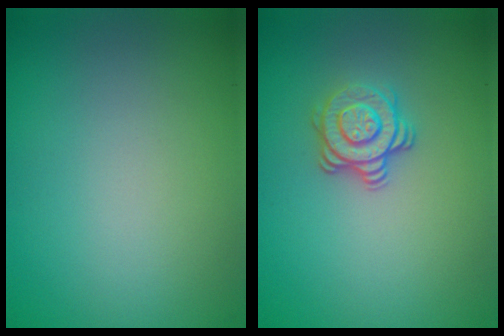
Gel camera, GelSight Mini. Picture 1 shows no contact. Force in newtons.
{"total": 3.1, "press": 2.5, "slide": 1.7}